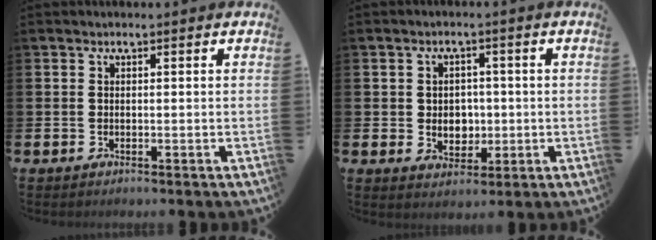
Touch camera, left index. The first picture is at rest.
{"total": 3.3, "force": [0.5, 2.9, 1.4], "torque": [-0.013, -0.001, 0.000]}